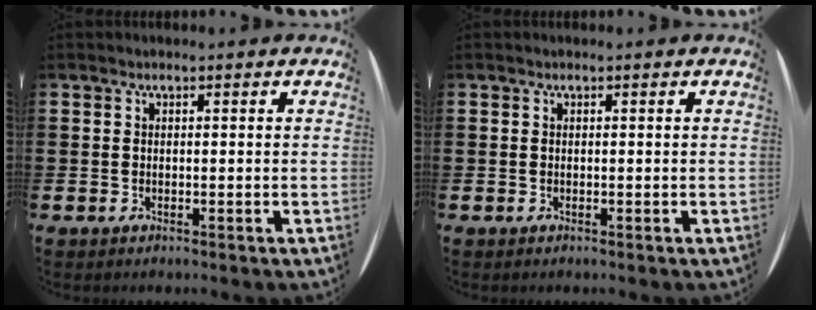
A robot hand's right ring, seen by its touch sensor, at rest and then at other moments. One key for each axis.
{"total": 0.0}